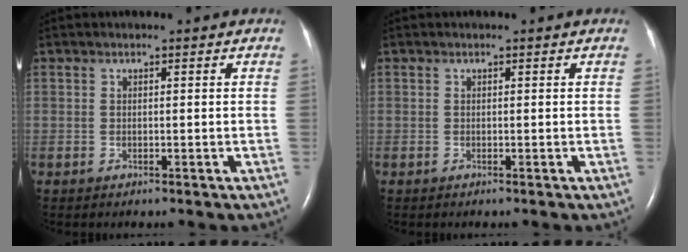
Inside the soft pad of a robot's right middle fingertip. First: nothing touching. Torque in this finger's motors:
{"motor_torque": [0.00, -0.01, 0.04, -0.01]}